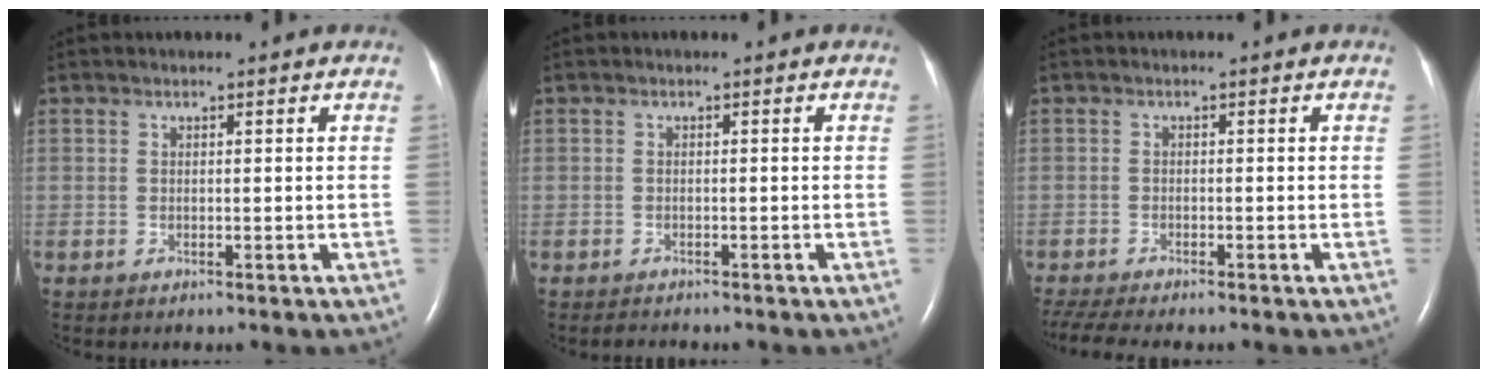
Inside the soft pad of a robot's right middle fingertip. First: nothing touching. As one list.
[{"total": 1.2, "force": [-1.1, 0.2, 0.2], "torque": [-0.010, -0.005, -0.016]}, {"total": 6.8, "force": [-5.9, 0.6, 3.4], "torque": [-0.061, -0.010, -0.096]}]